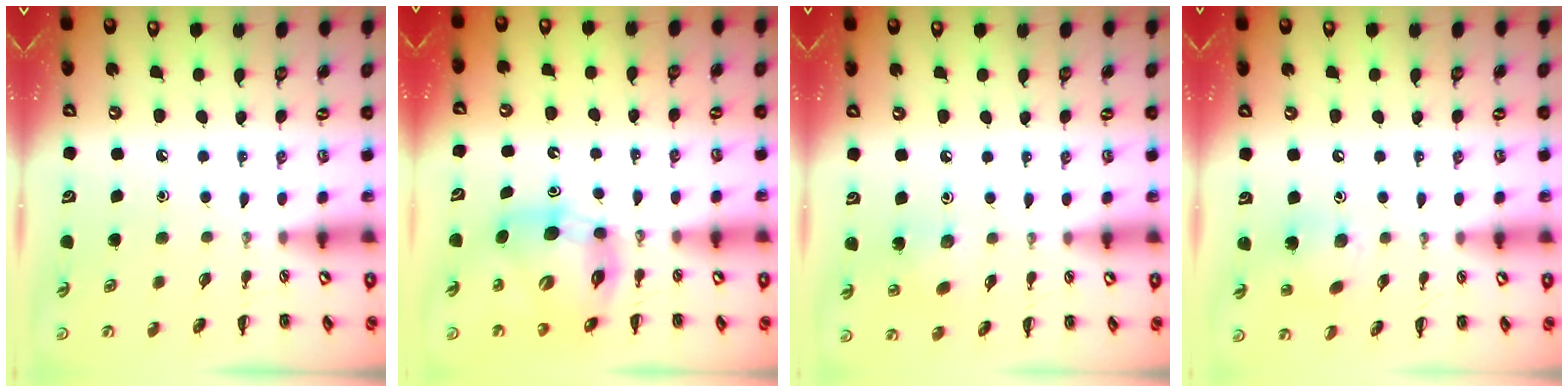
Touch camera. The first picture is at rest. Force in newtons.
{"total": 10.5, "press": 10.1, "slide": 2.8}
{"total": 4.4, "press": 4.2, "slide": 1.2}
{"total": 7.6, "press": 7.4, "slide": 1.9}